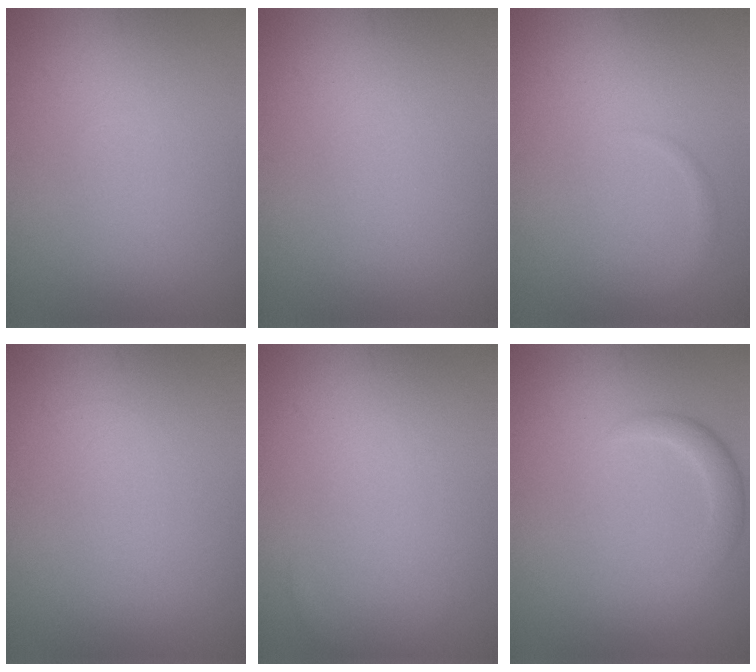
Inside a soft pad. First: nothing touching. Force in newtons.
{"total": 0.0}
{"total": 0.8, "press": 0.8, "slide": 0.0}
{"total": 0.0}
{"total": 0.6, "press": 0.6, "slide": 0.1}
{"total": 1.9, "press": 1.9, "slide": 0.1}